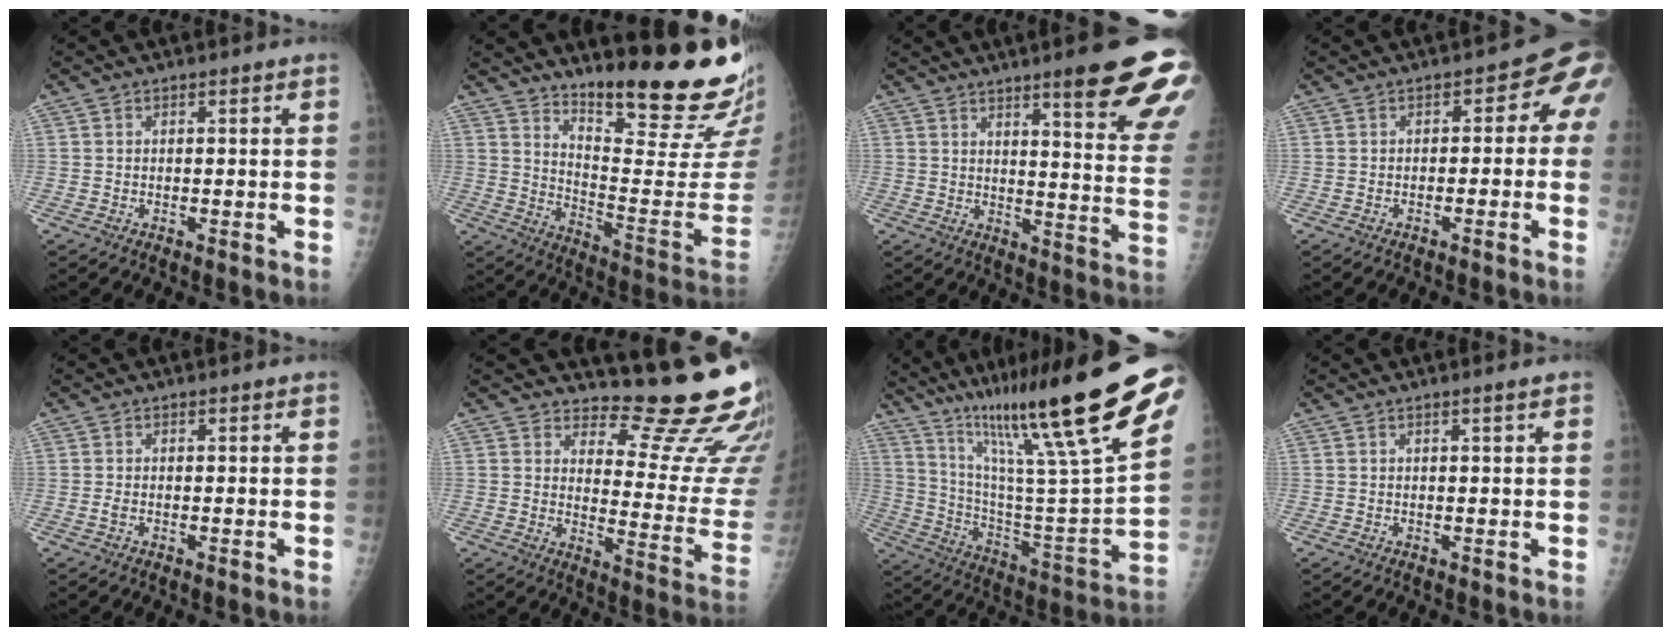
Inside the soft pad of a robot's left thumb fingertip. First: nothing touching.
{"total": 21.7, "force": [18.0, 2.7, 11.8], "torque": [-0.149, -0.162, 0.261]}
{"total": 18.5, "force": [11.8, 2.0, 14.1], "torque": [-0.154, -0.061, 0.147]}
{"total": 5.4, "force": [-1.0, 3.8, 3.7], "torque": [-0.004, 0.024, -0.024]}
{"total": 0.8, "force": [0.0, 0.6, 0.6], "torque": [-0.012, -0.001, -0.001]}
{"total": 16.6, "force": [14.5, 3.5, 7.4], "torque": [-0.054, -0.164, 0.175]}
{"total": 31.8, "force": [21.4, 3.5, 23.3], "torque": [-0.354, -0.082, 0.339]}
{"total": 1.1, "force": [0.7, 0.0, 0.8], "torque": [-0.010, -0.003, 0.009]}